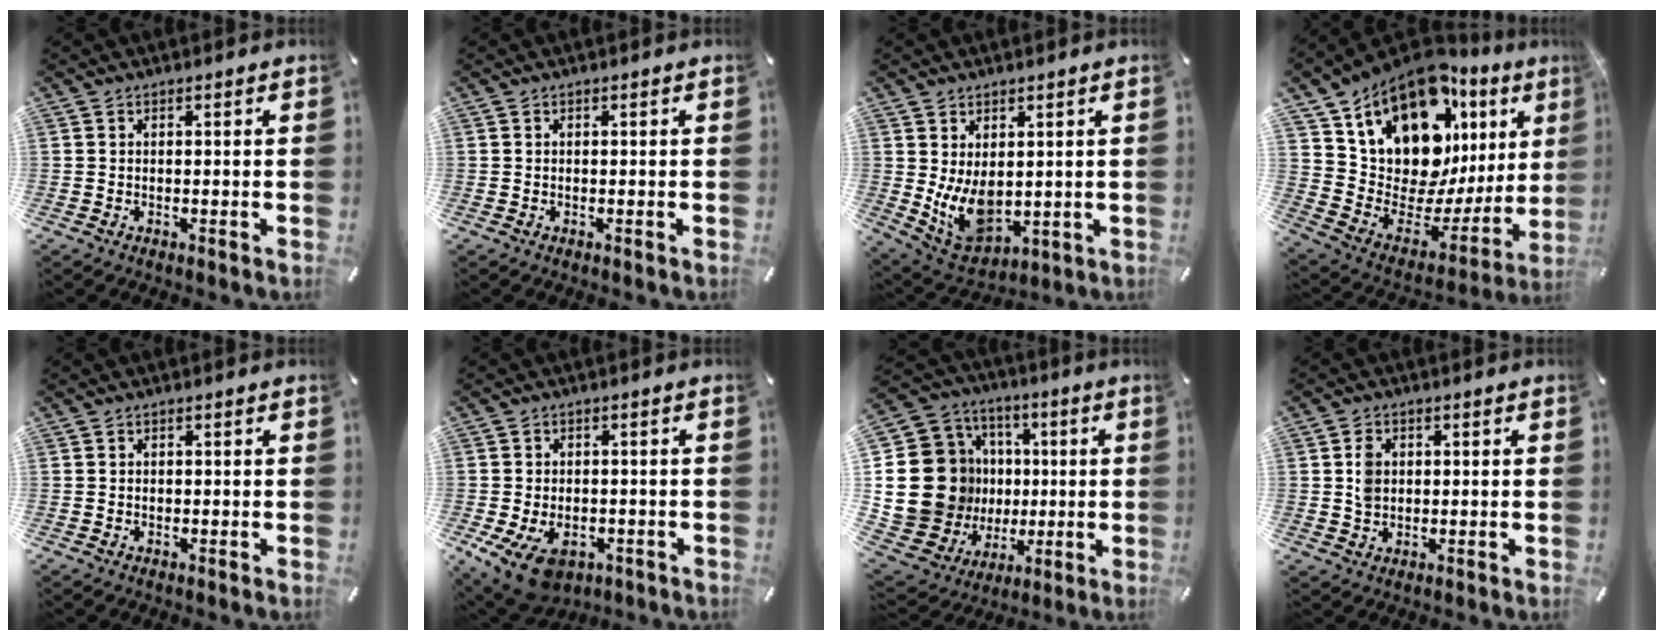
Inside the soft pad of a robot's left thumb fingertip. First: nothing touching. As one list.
[{"total": 0.0}, {"total": 9.7, "force": [1.1, 7.3, 6.3], "torque": [-0.118, -0.018, 0.027]}, {"total": 18.7, "force": [12.3, 10.3, 9.6], "torque": [-0.147, -0.111, 0.225]}, {"total": 0.6, "force": [-0.1, 0.6, 0.2], "torque": [-0.002, 0.006, -0.004]}, {"total": 9.1, "force": [-3.8, 6.4, 5.2], "torque": [-0.110, 0.022, -0.063]}, {"total": 22.4, "force": [0.2, 20.2, 9.6], "torque": [-0.191, -0.013, 0.051]}, {"total": 4.2, "force": [0.4, 3.6, 2.2], "torque": [-0.030, 0.005, 0.003]}]